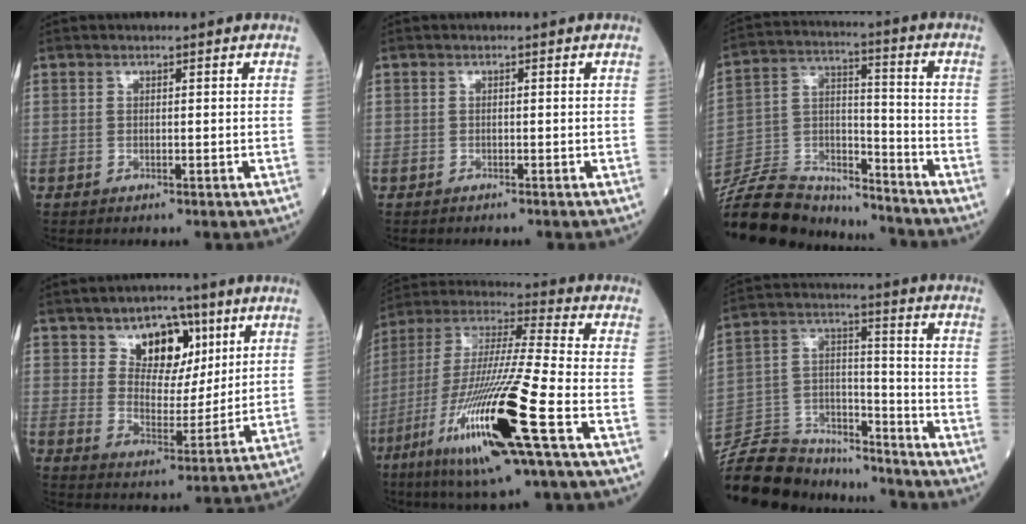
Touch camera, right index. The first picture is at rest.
{"total": 0.7, "force": [-0.6, 0.2, -0.2], "torque": [-0.004, 0.001, -0.015]}
{"total": 19.1, "force": [-18.2, 4.1, 4.4], "torque": [-0.108, 0.021, -0.307]}
{"total": 9.2, "force": [5.0, 5.6, 5.3], "torque": [-0.078, 0.005, 0.086]}
{"total": 21.2, "force": [-8.8, 0.5, 19.3], "torque": [-0.401, -0.039, -0.168]}
{"total": 17.8, "force": [-16.8, 4.7, 3.8], "torque": [-0.082, 0.033, -0.277]}